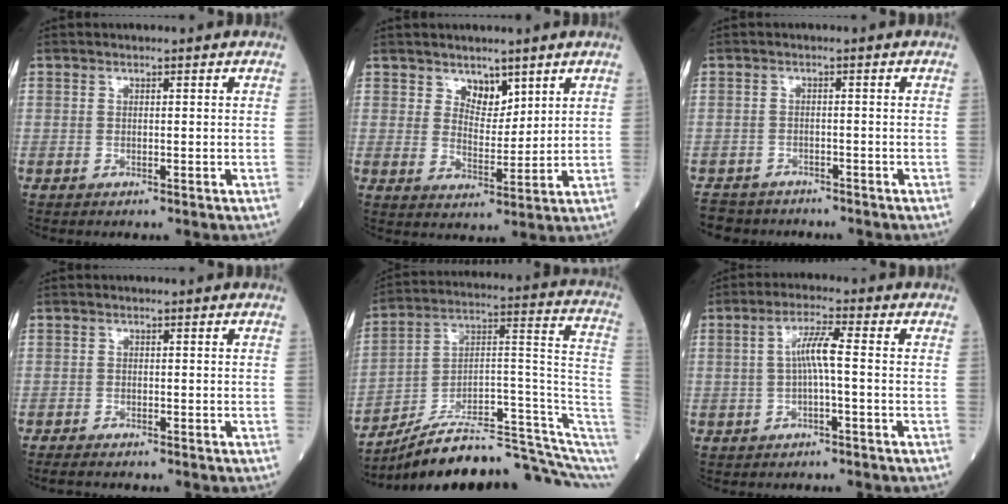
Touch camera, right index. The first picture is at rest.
{"total": 3.6, "force": [2.5, 2.2, 1.3], "torque": [-0.010, -0.005, 0.043]}
{"total": 5.8, "force": [-5.2, 2.7, 0.4], "torque": [-0.006, -0.004, -0.082]}
{"total": 2.5, "force": [-2.2, 0.6, 1.0], "torque": [-0.020, -0.006, -0.032]}
{"total": 20.5, "force": [-16.4, 1.6, 12.2], "torque": [-0.134, 0.060, -0.254]}
{"total": 4.4, "force": [-0.2, 0.1, 4.4], "torque": [-0.082, 0.014, -0.001]}